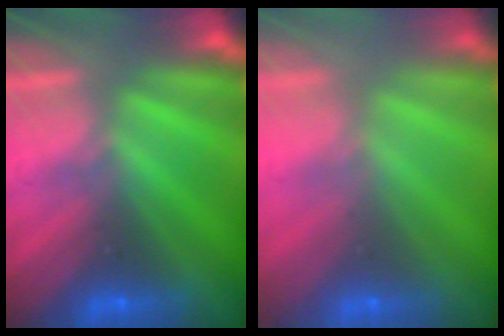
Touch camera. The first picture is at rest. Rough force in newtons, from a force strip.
{"total": 2.4}